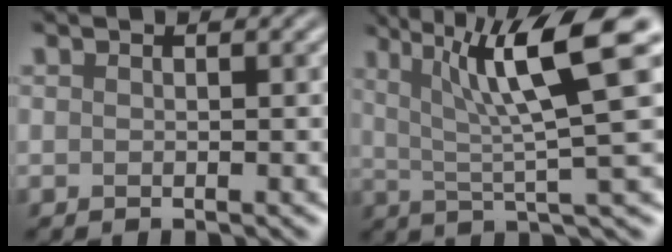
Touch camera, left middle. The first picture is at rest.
{"total": 10.0, "force": [3.5, 2.1, 9.1], "torque": [-0.138, 0.010, 0.057]}